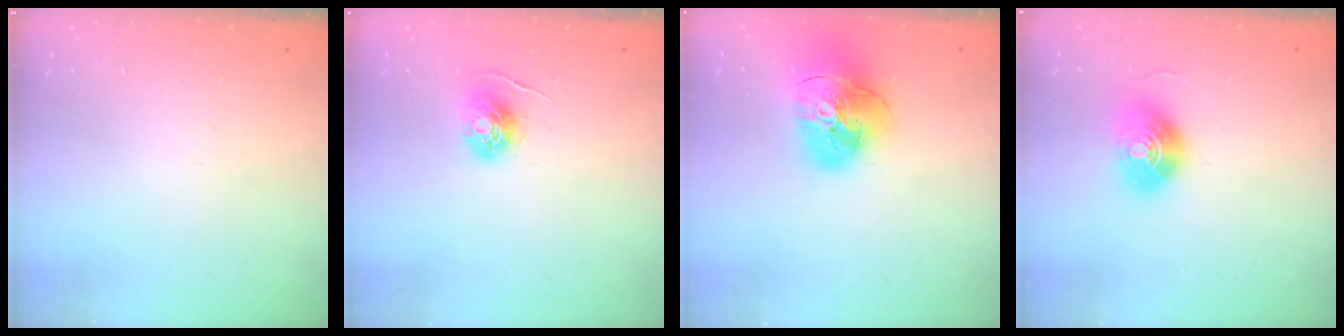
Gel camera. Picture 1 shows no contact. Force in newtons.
{"total": 5.7, "press": 5.7, "slide": 0.5}
{"total": 19.0, "press": 18.8, "slide": 2.2}
{"total": 10.4, "press": 10.4, "slide": 0.3}